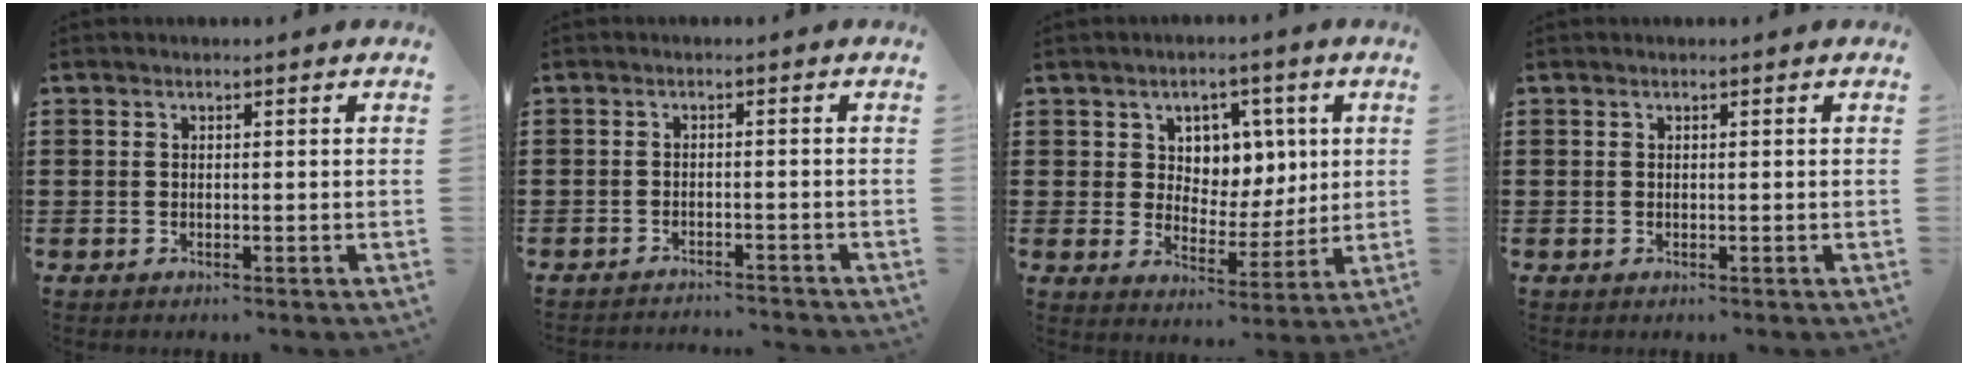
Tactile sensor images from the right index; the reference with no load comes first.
{"total": 1.8, "force": [-1.8, -0.2, 0.1], "torque": [-0.006, 0.003, -0.037]}
{"total": 6.1, "force": [2.7, 5.2, 1.9], "torque": [-0.052, 0.003, 0.044]}
{"total": 0.0}